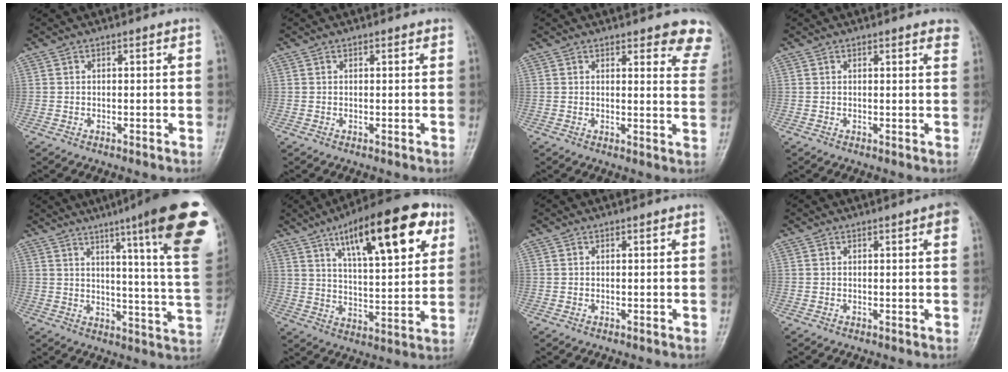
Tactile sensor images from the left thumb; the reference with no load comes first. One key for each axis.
{"total": 0.8, "fx": 0.5, "fy": 0.3, "fz": 0.5, "tx": -0.008, "ty": -0.002, "tz": 0.005}
{"total": 9.0, "fx": 7.6, "fy": 2.7, "fz": 3.8, "tx": -0.001, "ty": -0.039, "tz": 0.062}
{"total": 3.1, "fx": 2.5, "fy": 0.8, "fz": 1.7, "tx": -0.009, "ty": -0.005, "tz": 0.023}
{"total": 24.5, "fx": 13.7, "fy": 2.1, "fz": 20.2, "tx": -0.231, "ty": -0.057, "tz": 0.168}
{"total": 21.2, "fx": 10.2, "fy": 7.0, "fz": 17.3, "tx": -0.228, "ty": -0.020, "tz": 0.156}
{"total": 0.0}
{"total": 2.5, "fx": 1.1, "fy": 0.5, "fz": 2.2, "tx": -0.023, "ty": 0.001, "tz": 0.009}